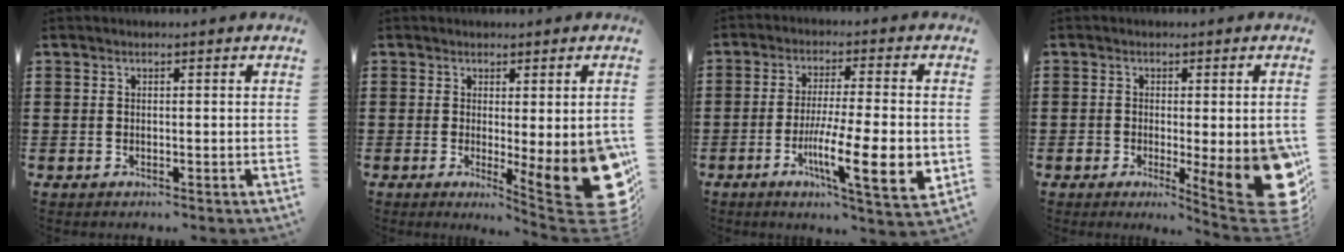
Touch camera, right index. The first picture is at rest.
{"total": 12.0, "force": [-2.3, 3.3, 11.3], "torque": [-0.146, -0.020, -0.028]}
{"total": 13.5, "force": [-3.6, 2.6, 12.8], "torque": [-0.210, -0.016, -0.061]}
{"total": 11.1, "force": [-3.1, 3.7, 10.0], "torque": [-0.144, -0.012, -0.043]}